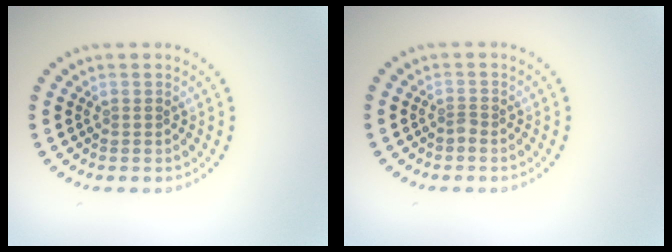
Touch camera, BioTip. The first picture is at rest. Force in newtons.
{"total": 0.7, "press": 0.5, "slide": 0.5}